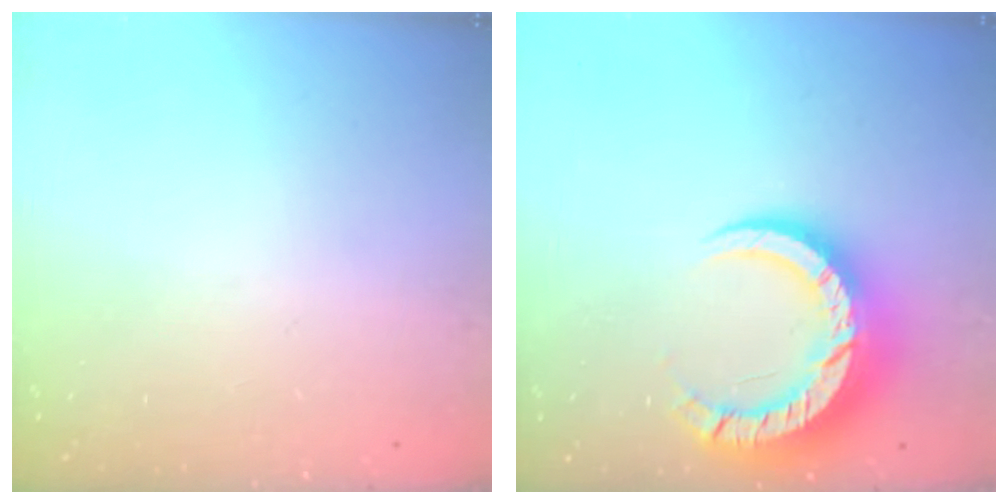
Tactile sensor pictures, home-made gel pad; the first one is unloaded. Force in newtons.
{"total": 14.2, "press": 14.1, "slide": 1.3}